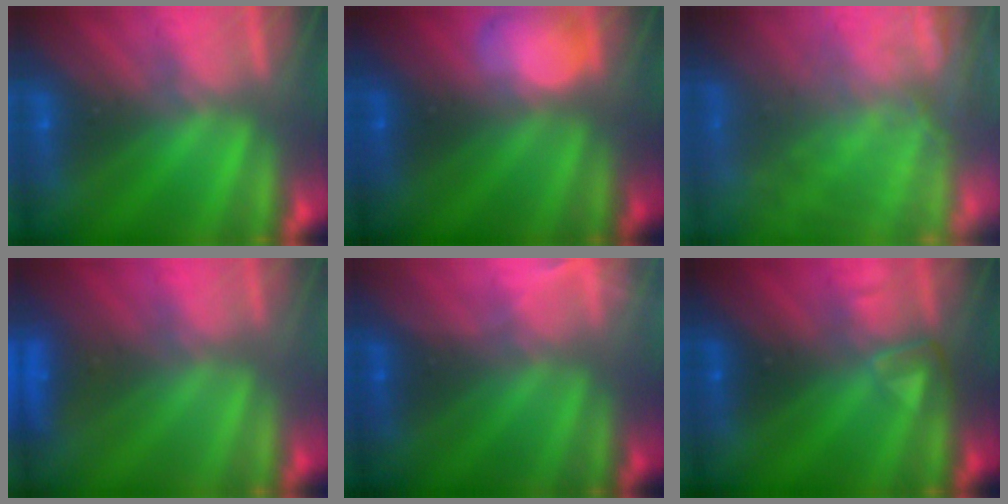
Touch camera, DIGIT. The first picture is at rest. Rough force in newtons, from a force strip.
{"total": 2.4}
{"total": 7.7}
{"total": 2.9}
{"total": 2.9}
{"total": 3.1}